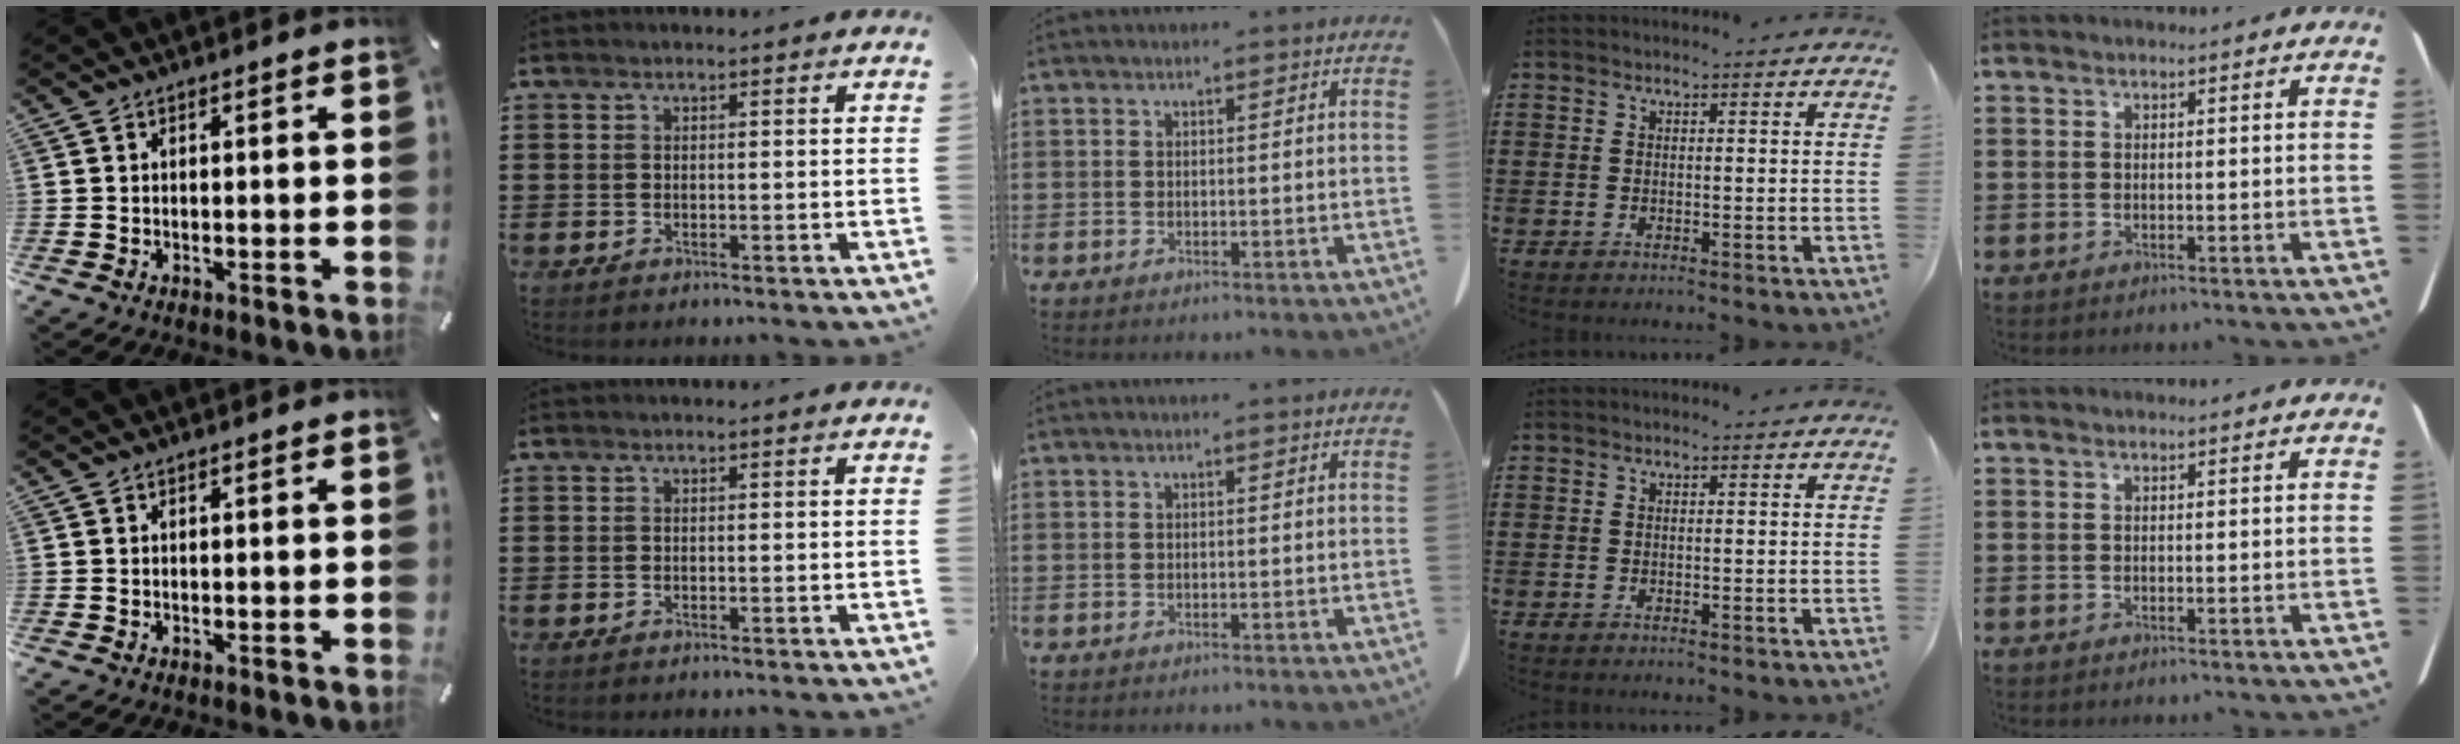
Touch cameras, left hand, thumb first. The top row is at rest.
{}